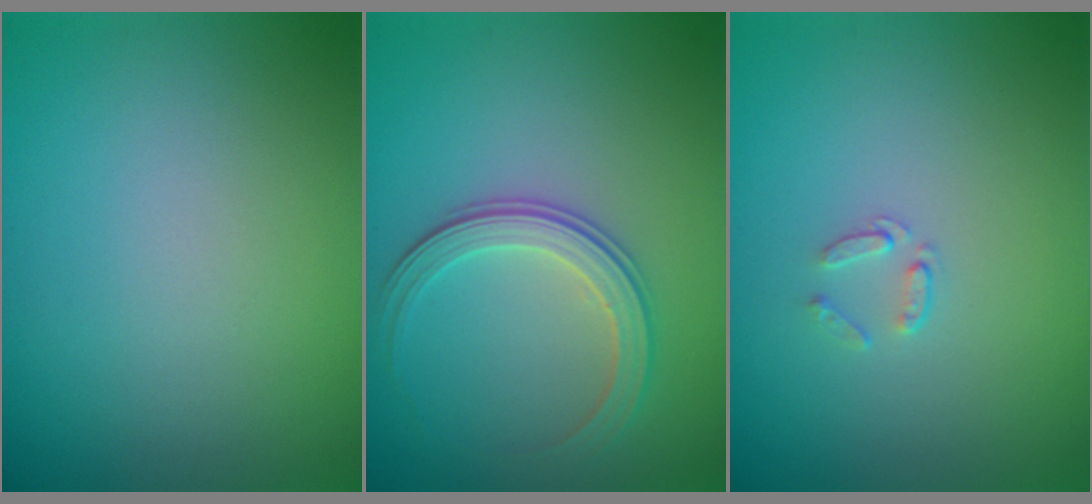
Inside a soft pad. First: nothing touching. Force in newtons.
{"total": 2.9, "press": 2.7, "slide": 1.0}
{"total": 0.7, "press": 0.5, "slide": 0.5}